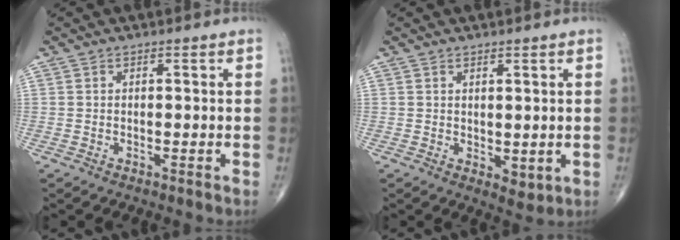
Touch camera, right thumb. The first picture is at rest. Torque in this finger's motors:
{"motor_torque": [-0.49, 0.25, -0.09, -0.03, 0.05]}